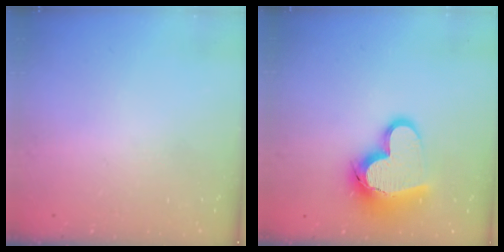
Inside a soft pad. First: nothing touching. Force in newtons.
{"total": 16.9, "press": 16.7, "slide": 2.4}